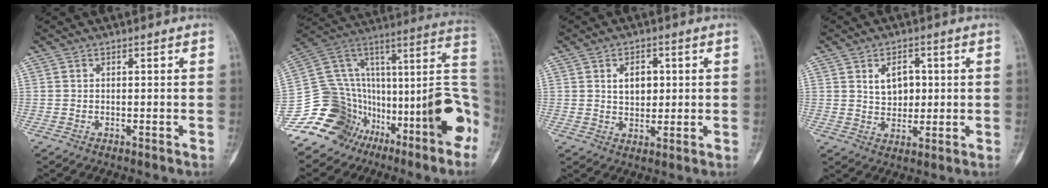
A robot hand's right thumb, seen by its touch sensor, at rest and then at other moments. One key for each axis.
{"total": 17.7, "fx": -9.6, "fy": 12.0, "fz": 8.8, "tx": -0.054, "ty": 0.163, "tz": -0.157}
{"total": 5.3, "fx": 1.3, "fy": 3.6, "fz": 3.7, "tx": -0.033, "ty": -0.006, "tz": 0.022}
{"total": 6.0, "fx": 1.5, "fy": 4.2, "fz": 4.0, "tx": -0.035, "ty": -0.007, "tz": 0.026}